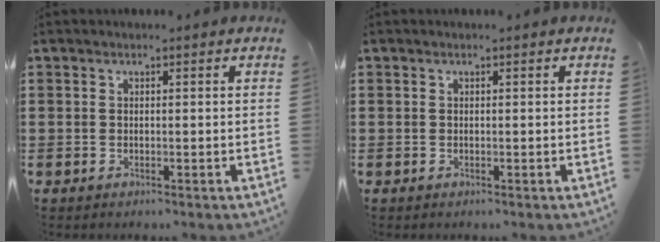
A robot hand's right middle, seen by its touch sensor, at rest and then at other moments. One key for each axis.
{"total": 0.0}